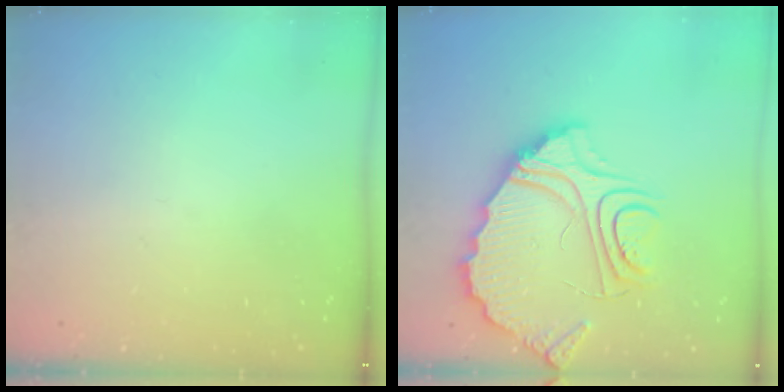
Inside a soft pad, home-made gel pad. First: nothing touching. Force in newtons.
{"total": 12.5, "press": 12.5, "slide": 1.2}